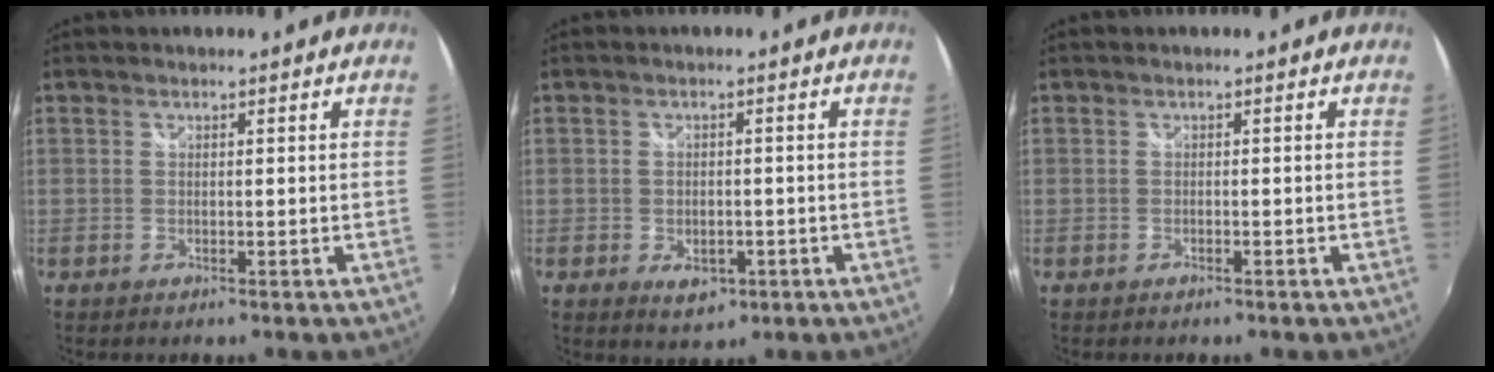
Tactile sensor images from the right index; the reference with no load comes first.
{"total": 4.6, "force": [-2.0, 3.1, 2.9], "torque": [-0.055, -0.008, -0.024]}
{"total": 0.7, "force": [-0.6, 0.2, 0.3], "torque": [-0.006, -0.001, -0.010]}